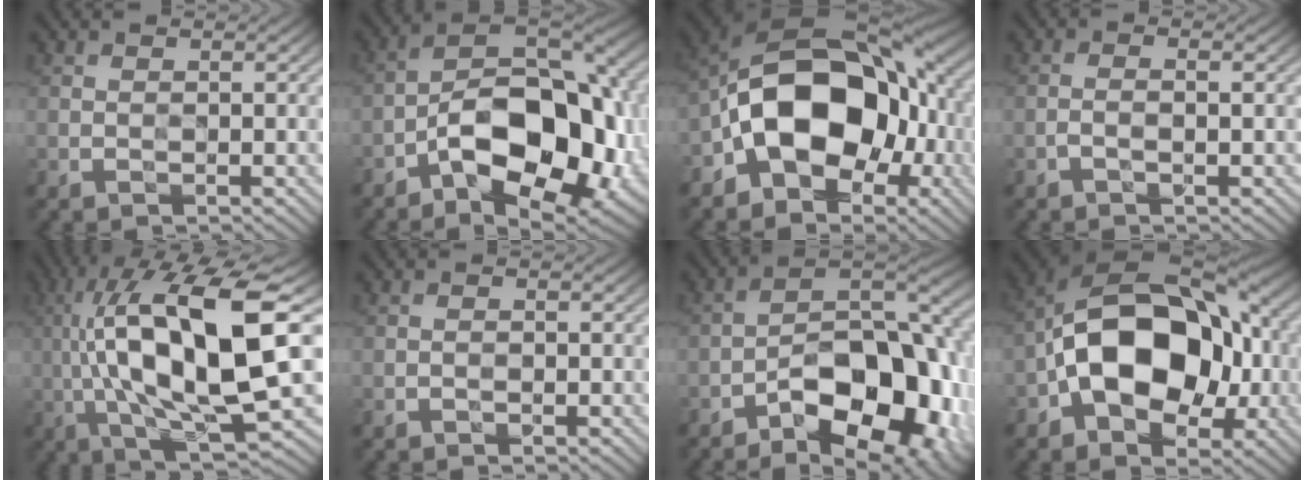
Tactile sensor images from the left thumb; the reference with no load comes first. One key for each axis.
{"total": 16.8, "fx": -5.8, "fy": 9.0, "fz": 12.9, "tx": -0.187, "ty": -0.006, "tz": -0.105}
{"total": 15.0, "fx": -3.6, "fy": 10.0, "fz": 10.7, "tx": -0.149, "ty": 0.006, "tz": -0.072}
{"total": 1.4, "fx": -0.6, "fy": 0.4, "fz": 1.2, "tx": -0.024, "ty": 0.005, "tz": -0.015}
{"total": 17.7, "fx": 1.6, "fy": 5.3, "fz": 16.8, "tx": -0.325, "ty": 0.028, "tz": 0.028}
{"total": 0.6, "fx": -0.3, "fy": 0.3, "fz": 0.4, "tx": -0.007, "ty": 0.002, "tz": -0.004}
{"total": 17.1, "fx": -7.7, "fy": 8.6, "fz": 12.6, "tx": -0.163, "ty": -0.005, "tz": -0.130}
{"total": 16.2, "fx": -2.3, "fy": 10.6, "fz": 12.0, "tx": -0.181, "ty": 0.009, "tz": -0.055}